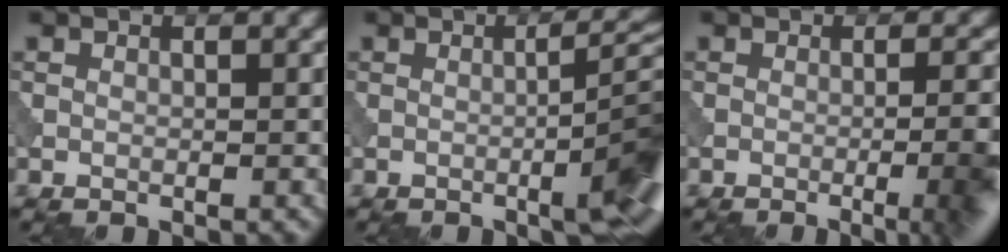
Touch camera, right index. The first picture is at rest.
{"total": 7.6, "force": [-2.2, 1.7, 7.1], "torque": [-0.083, 0.009, -0.029]}
{"total": 7.7, "force": [-2.4, 2.8, 6.7], "torque": [-0.053, 0.007, -0.026]}